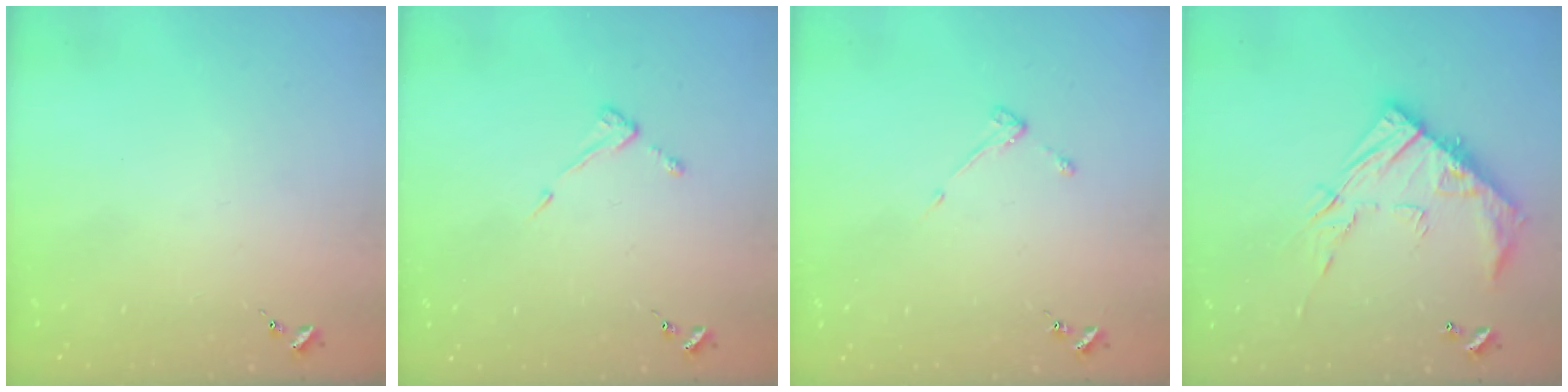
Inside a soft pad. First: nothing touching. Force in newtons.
{"total": 4.3, "press": 4.3, "slide": 0.5}
{"total": 3.0, "press": 3.0, "slide": 0.4}
{"total": 15.0, "press": 15.0, "slide": 1.0}